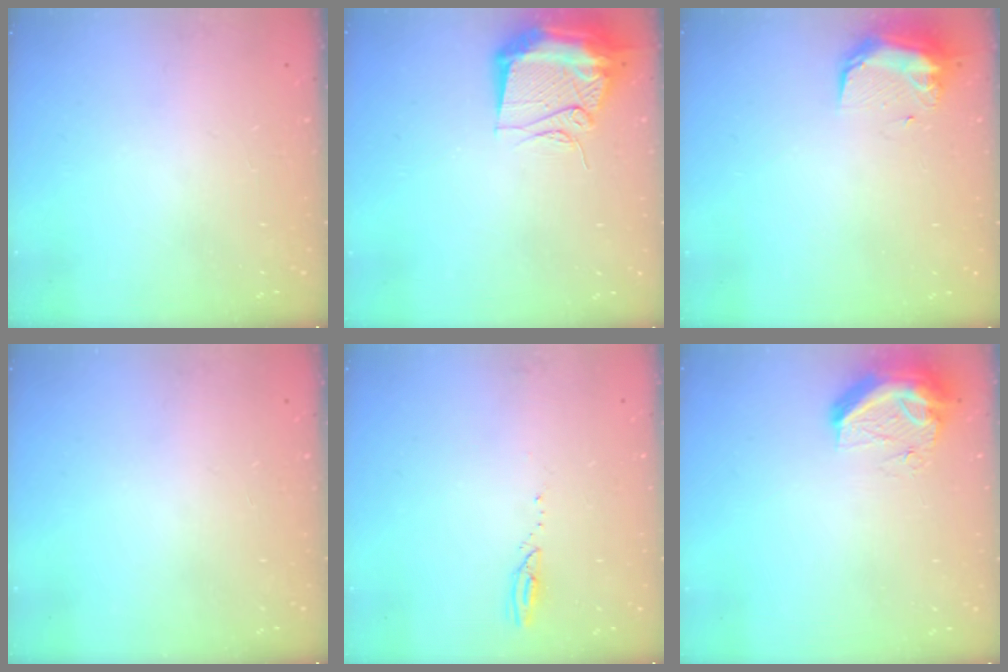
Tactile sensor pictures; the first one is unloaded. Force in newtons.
{"total": 15.0, "press": 14.9, "slide": 1.4}
{"total": 9.8, "press": 9.8, "slide": 0.8}
{"total": 0.0}
{"total": 2.3, "press": 2.3, "slide": 0.3}
{"total": 10.5, "press": 10.5, "slide": 0.7}